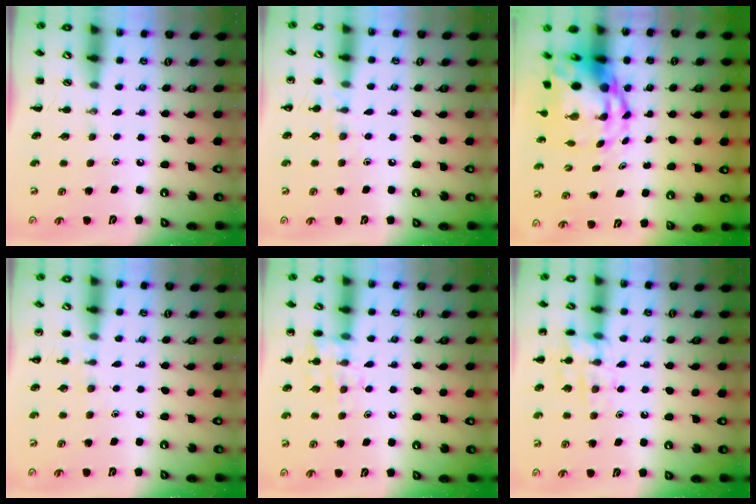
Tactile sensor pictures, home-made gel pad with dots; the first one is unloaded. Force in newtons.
{"total": 7.5, "press": 7.2, "slide": 2.0}
{"total": 9.2, "press": 8.8, "slide": 2.6}
{"total": 5.6, "press": 5.4, "slide": 1.6}
{"total": 10.1, "press": 10.1, "slide": 0.6}
{"total": 11.3, "press": 11.2, "slide": 1.0}